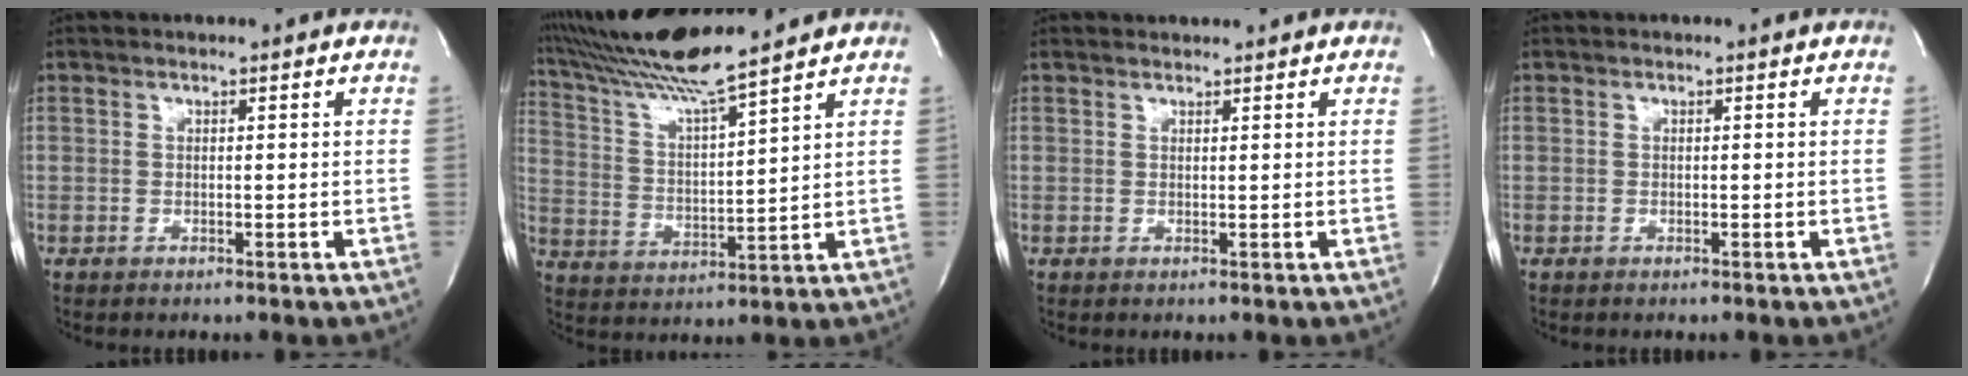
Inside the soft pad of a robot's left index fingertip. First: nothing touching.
{"total": 13.1, "force": [11.7, -1.7, 5.8], "torque": [-0.118, 0.005, 0.217]}
{"total": 1.1, "force": [1.0, 0.1, 0.0], "torque": [-0.006, 0.009, 0.019]}
{"total": 0.0}